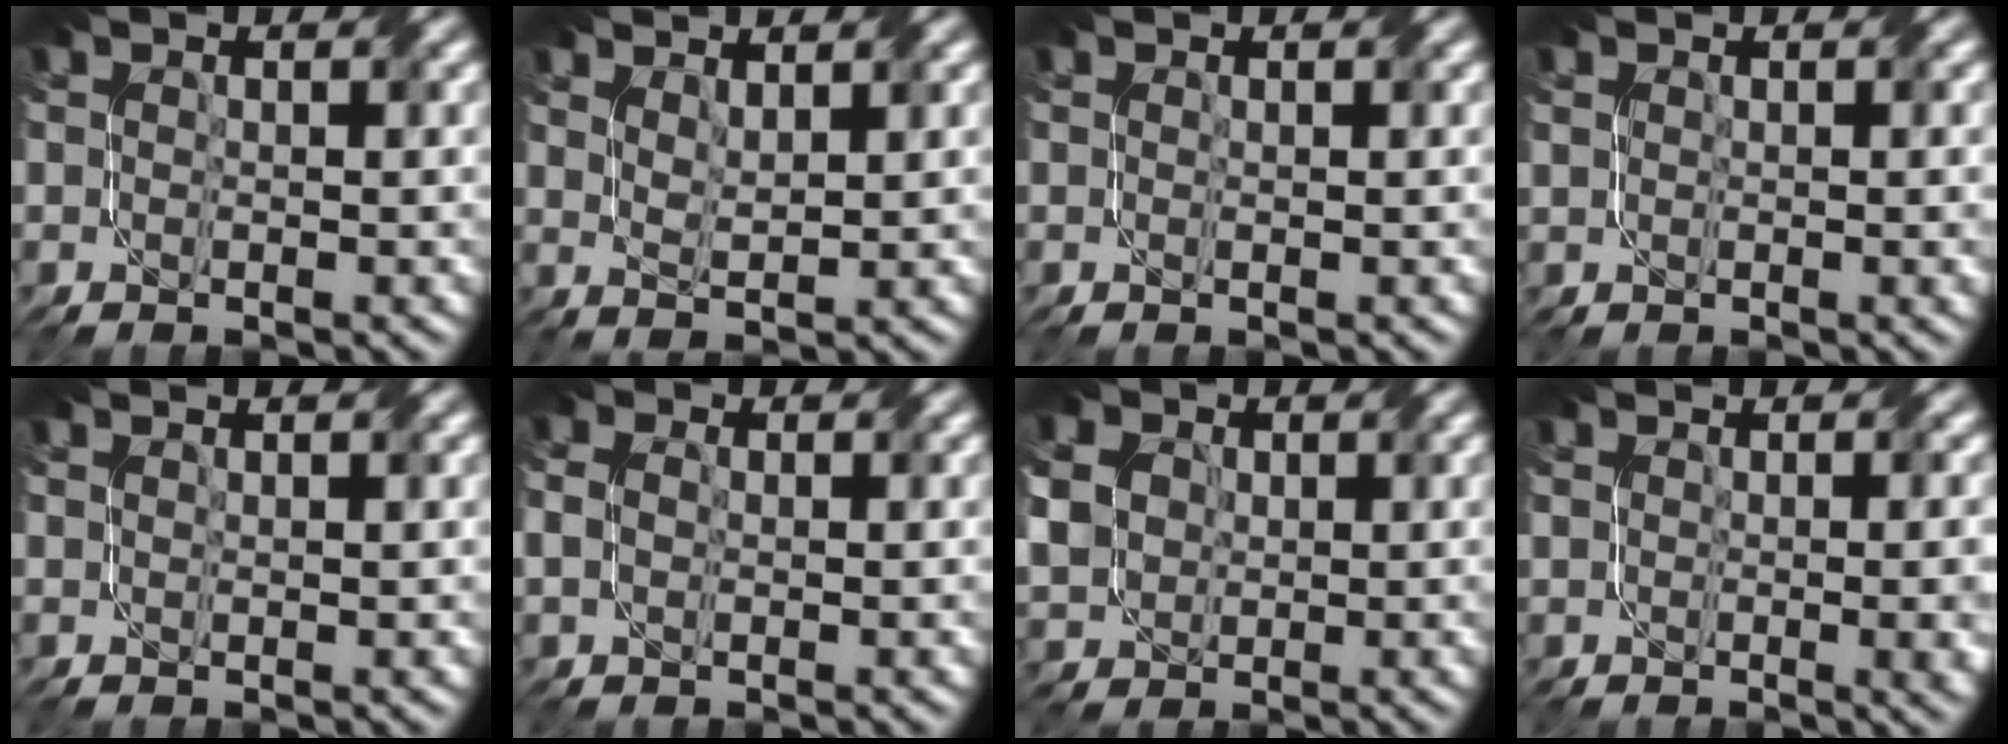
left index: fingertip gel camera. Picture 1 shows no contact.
{"total": 2.1, "force": [1.9, 0.5, 0.8], "torque": [-0.024, -0.001, 0.041]}
{"total": 0.0}
{"total": 1.1, "force": [0.6, 0.4, 0.7], "torque": [-0.011, 0.001, 0.014]}
{"total": 0.6, "force": [0.6, 0.0, -0.1], "torque": [-0.001, 0.000, 0.012]}
{"total": 2.0, "force": [0.3, 1.8, 1.0], "torque": [-0.033, 0.008, 0.006]}
{"total": 8.3, "force": [2.4, 6.9, 3.9], "torque": [-0.118, 0.024, 0.044]}
{"total": 4.7, "force": [0.1, 2.3, 4.1], "torque": [-0.029, -0.009, 0.015]}